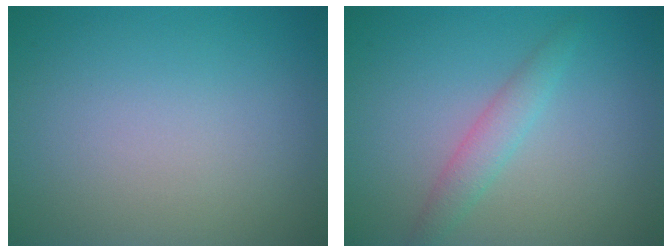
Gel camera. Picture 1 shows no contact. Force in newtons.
{"total": 2.0, "press": 2.0, "slide": 0.0}